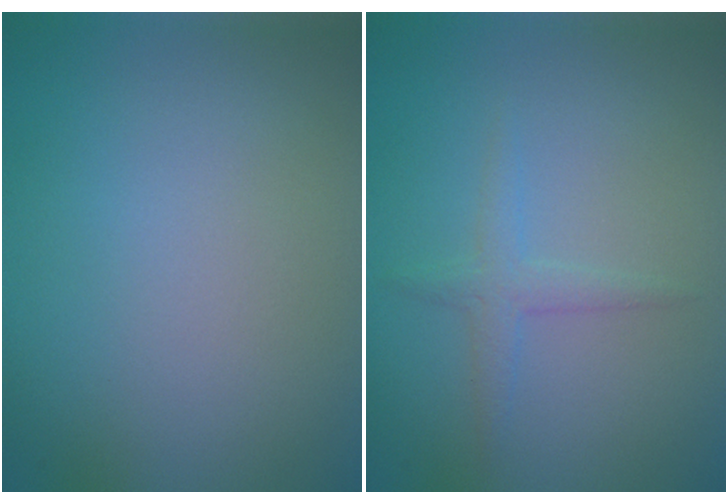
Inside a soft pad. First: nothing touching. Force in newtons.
{"total": 1.5, "press": 1.5, "slide": 0.0}